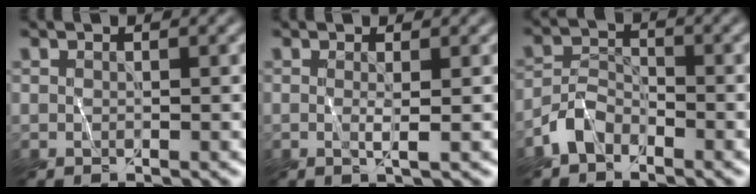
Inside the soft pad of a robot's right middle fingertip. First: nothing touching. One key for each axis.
{"total": 0.9, "fx": 0.2, "fy": 0.1, "fz": 0.9, "tx": -0.017, "ty": 0.000, "tz": 0.002}
{"total": 2.6, "fx": -2.0, "fy": 1.4, "fz": 0.8, "tx": -0.016, "ty": 0.013, "tz": -0.048}